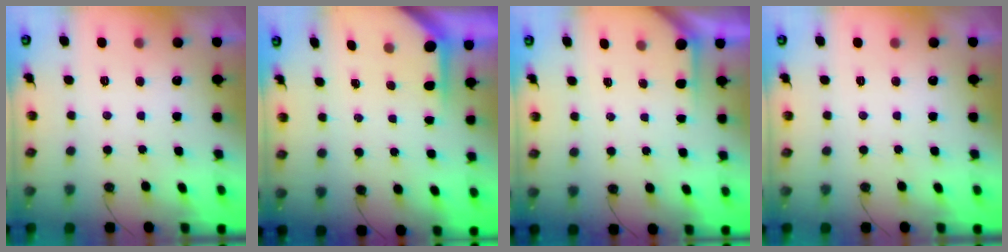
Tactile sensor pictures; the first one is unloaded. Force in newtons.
{"total": 3.9, "press": 3.9, "slide": 0.3}
{"total": 2.2, "press": 2.2, "slide": 0.3}
{"total": 0.0}